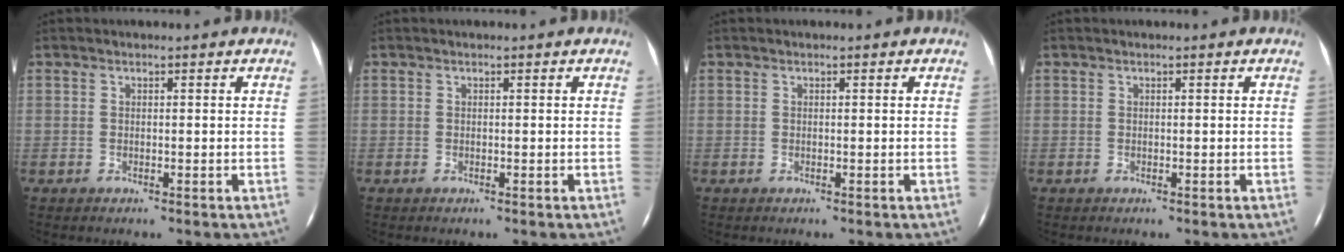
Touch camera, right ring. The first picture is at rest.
{"total": 0.0}
{"total": 0.0}
{"total": 0.0}